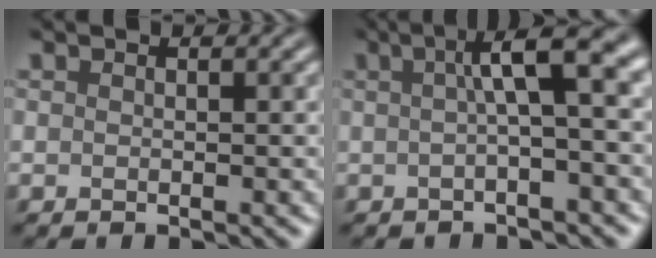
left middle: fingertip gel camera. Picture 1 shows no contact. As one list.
[{"total": 6.1, "force": [0.9, 1.4, 5.9], "torque": [-0.077, 0.015, 0.002]}]